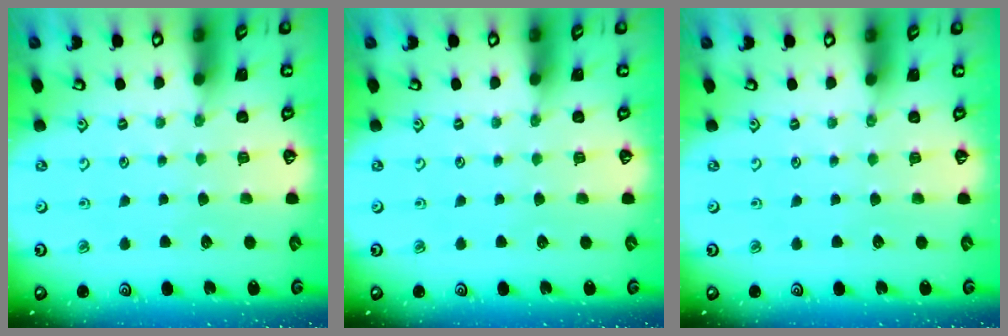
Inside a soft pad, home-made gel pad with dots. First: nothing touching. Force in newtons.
{"total": 0.0}
{"total": 0.0}